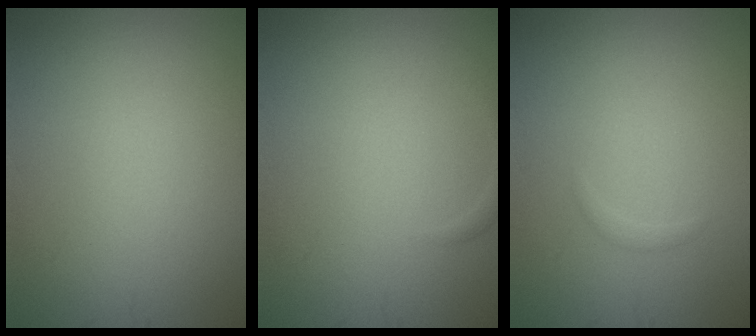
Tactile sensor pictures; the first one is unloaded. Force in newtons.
{"total": 0.7, "press": 0.7, "slide": 0.0}
{"total": 0.6, "press": 0.5, "slide": 0.1}